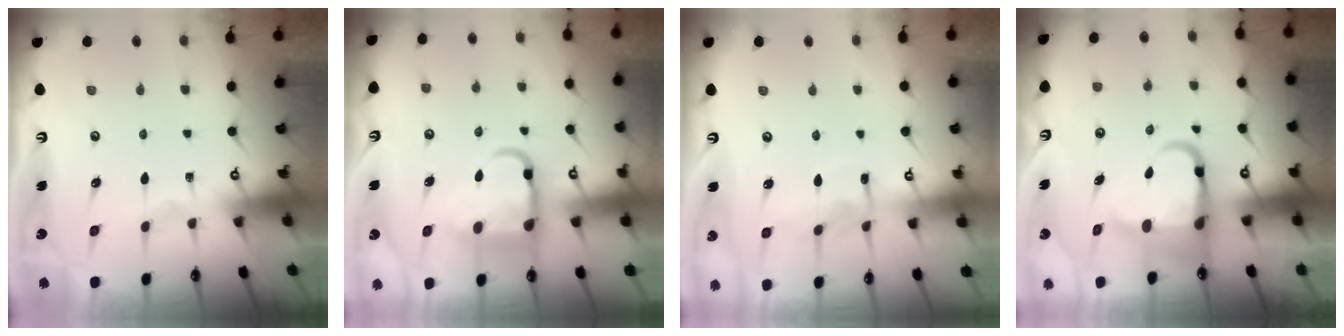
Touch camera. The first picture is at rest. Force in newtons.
{"total": 11.6, "press": 11.5, "slide": 1.4}
{"total": 7.6, "press": 7.6, "slide": 0.4}
{"total": 9.3, "press": 9.2, "slide": 1.5}